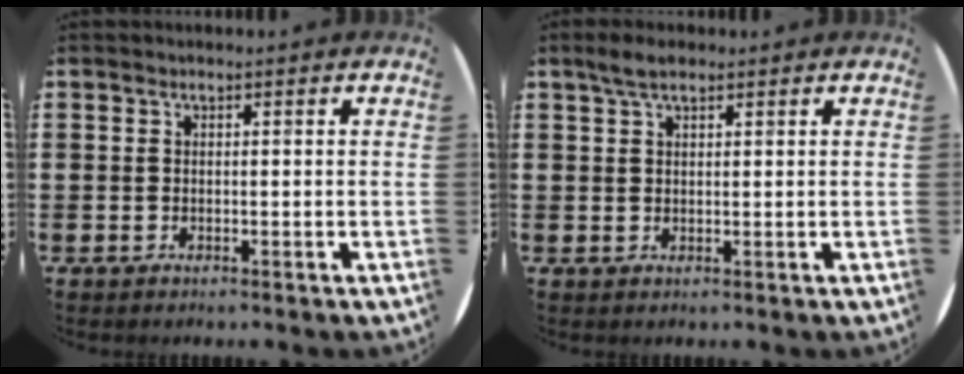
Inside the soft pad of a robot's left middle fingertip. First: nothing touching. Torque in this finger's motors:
{"motor_torque": [0.67, -0.48, 0.02, 0.01]}